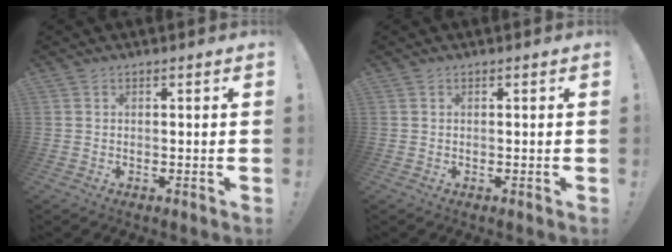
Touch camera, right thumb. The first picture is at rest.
{"total": 0.0}